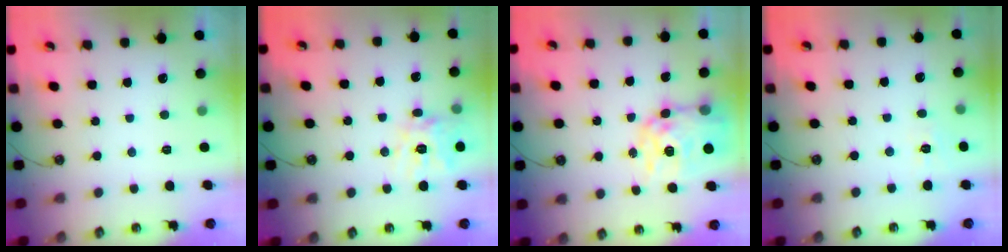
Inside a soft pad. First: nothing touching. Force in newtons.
{"total": 12.8, "press": 12.8, "slide": 1.2}
{"total": 14.5, "press": 14.4, "slide": 1.5}
{"total": 3.4, "press": 3.3, "slide": 0.6}